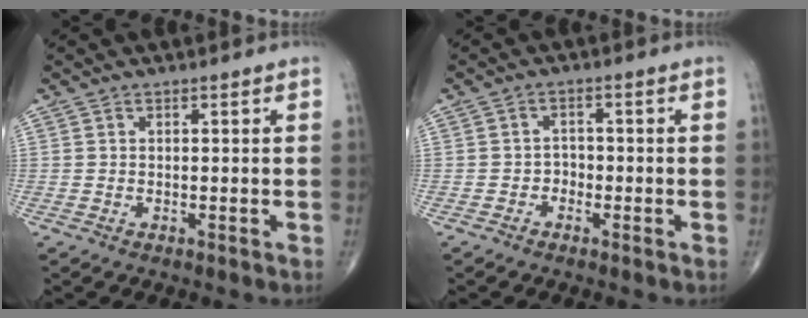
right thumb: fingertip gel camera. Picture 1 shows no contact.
{"total": 1.9, "force": [-1.0, 1.6, 0.5], "torque": [0.007, 0.011, -0.024]}